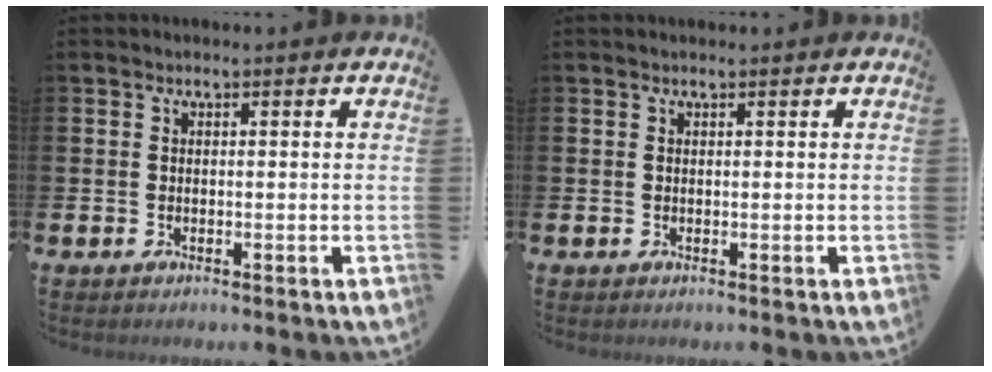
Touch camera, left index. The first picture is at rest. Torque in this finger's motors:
{"motor_torque": [0.66, -1.48, -0.42, 0.03]}